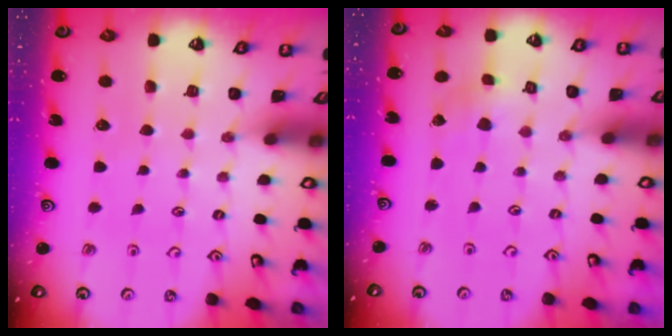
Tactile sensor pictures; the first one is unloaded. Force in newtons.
{"total": 2.3, "press": 2.3, "slide": 0.3}